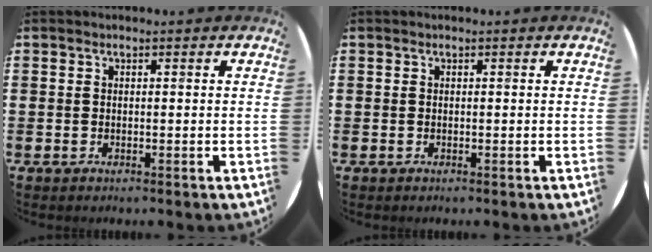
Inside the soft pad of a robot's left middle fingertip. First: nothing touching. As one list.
[{"total": 0.0}]